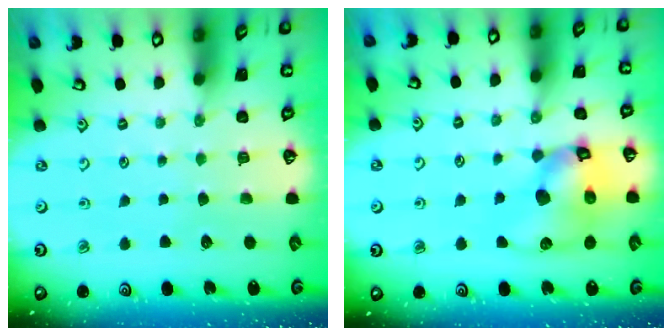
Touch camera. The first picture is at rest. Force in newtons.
{"total": 14.6, "press": 14.5, "slide": 2.2}